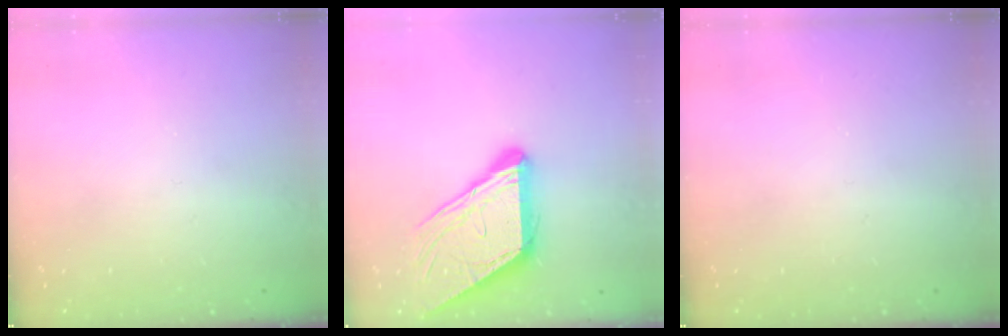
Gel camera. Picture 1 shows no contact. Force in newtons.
{"total": 14.0, "press": 13.9, "slide": 1.9}
{"total": 0.0}